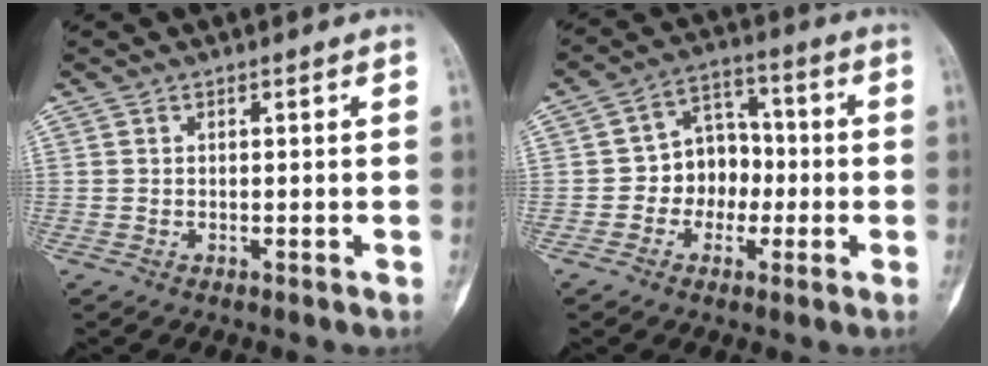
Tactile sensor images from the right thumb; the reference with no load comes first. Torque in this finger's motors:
{"motor_torque": [-0.19, 0.41, -0.12, -0.18, -0.05]}